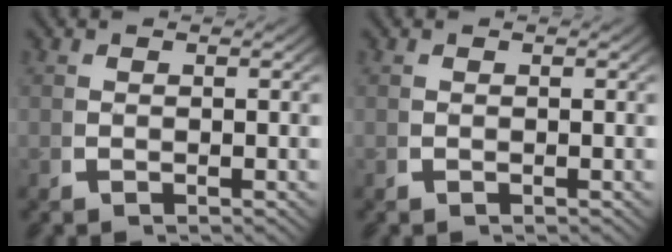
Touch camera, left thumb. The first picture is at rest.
{"total": 0.0}